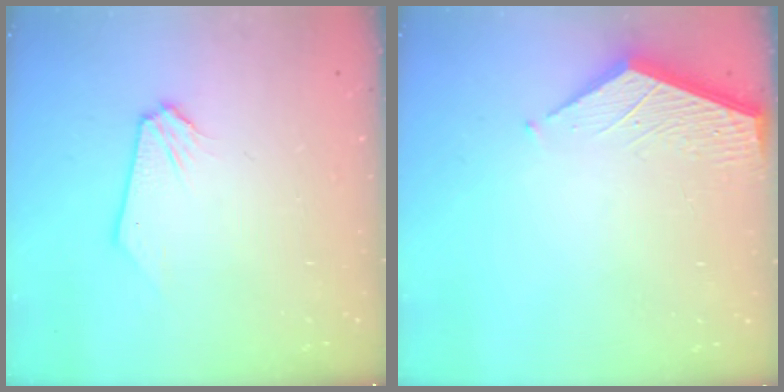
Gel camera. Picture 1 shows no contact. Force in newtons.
{"total": 3.4, "press": 3.4, "slide": 0.4}